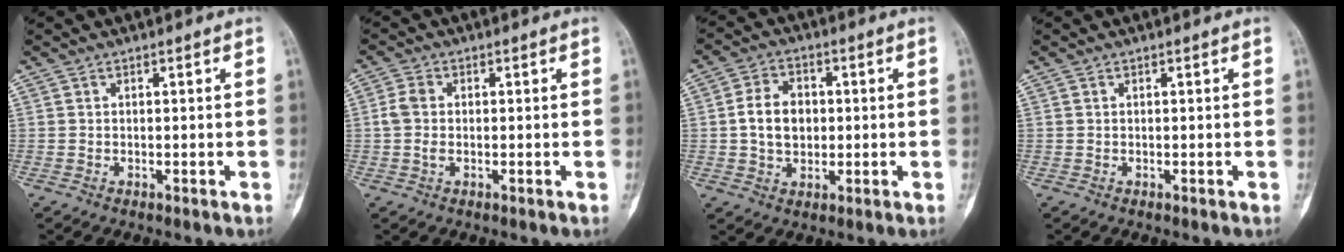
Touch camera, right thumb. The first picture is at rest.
{"total": 3.5, "force": [0.0, 2.2, 2.6], "torque": [-0.059, 0.007, -0.006]}
{"total": 8.2, "force": [0.2, 6.1, 5.5], "torque": [-0.077, 0.008, 0.003]}
{"total": 0.0}